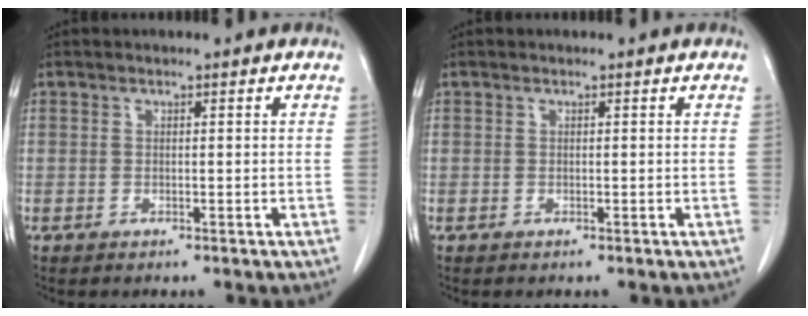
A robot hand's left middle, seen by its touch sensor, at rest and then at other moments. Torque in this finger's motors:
{"motor_torque": [-0.04, 0.01, 0.01, 0.00]}